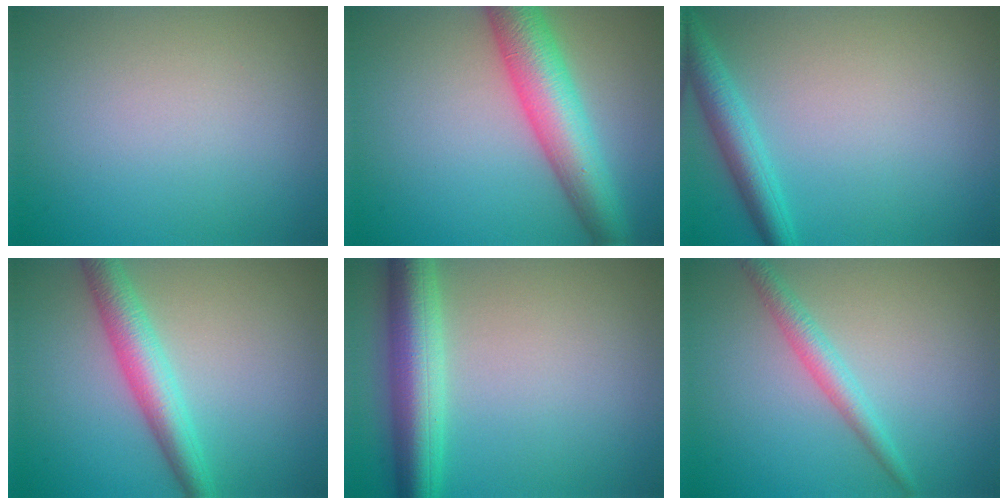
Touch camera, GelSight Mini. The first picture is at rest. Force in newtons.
{"total": 7.2, "press": 7.2, "slide": 0.3}
{"total": 3.2, "press": 3.2, "slide": 0.1}
{"total": 4.3, "press": 4.3, "slide": 0.2}
{"total": 6.3, "press": 6.3, "slide": 0.3}
{"total": 2.3, "press": 2.2, "slide": 0.1}